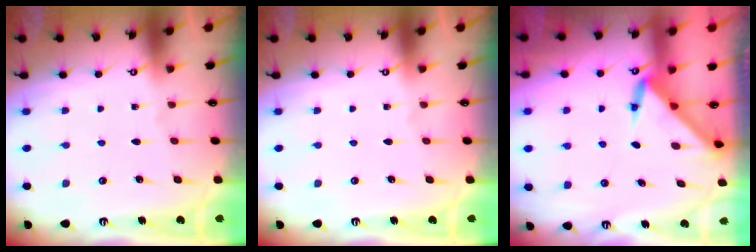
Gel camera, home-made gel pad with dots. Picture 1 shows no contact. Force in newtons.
{"total": 0.0}
{"total": 3.2, "press": 3.2, "slide": 0.0}